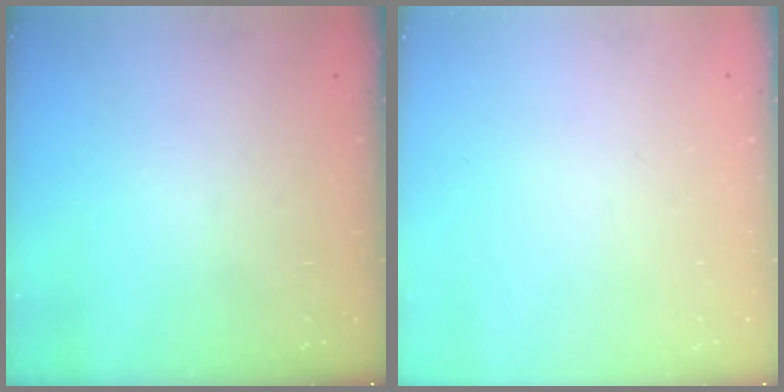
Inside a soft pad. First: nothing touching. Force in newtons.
{"total": 0.0}